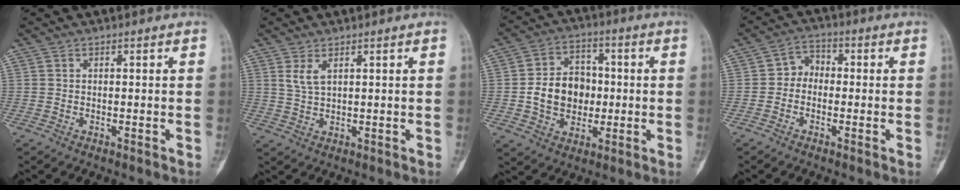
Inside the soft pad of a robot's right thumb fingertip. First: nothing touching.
{"total": 2.8, "force": [1.5, 1.0, 2.1], "torque": [-0.044, -0.004, 0.040]}
{"total": 11.7, "force": [-0.6, 9.2, 7.2], "torque": [-0.089, 0.020, -0.010]}
{"total": 4.2, "force": [-0.8, 3.4, 2.3], "torque": [-0.014, 0.020, -0.028]}